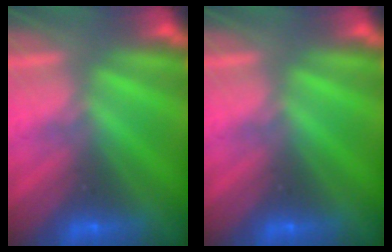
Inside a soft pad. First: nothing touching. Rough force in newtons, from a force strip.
{"total": 0.0}